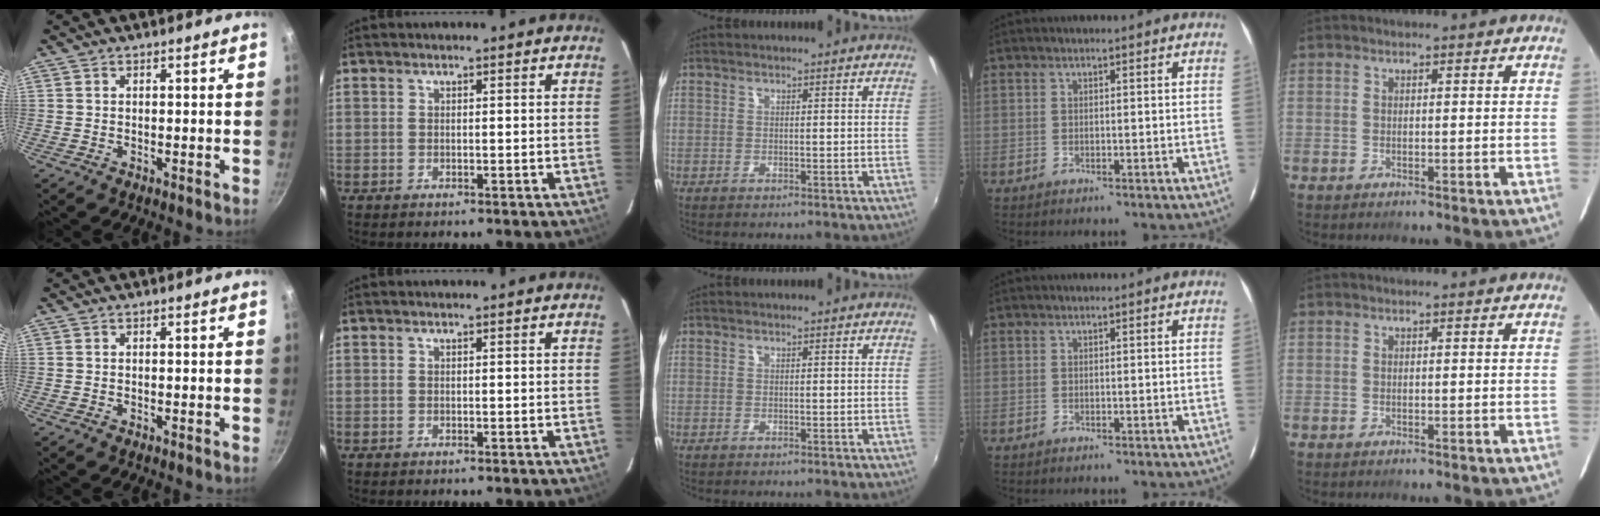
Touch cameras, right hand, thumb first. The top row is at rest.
{}